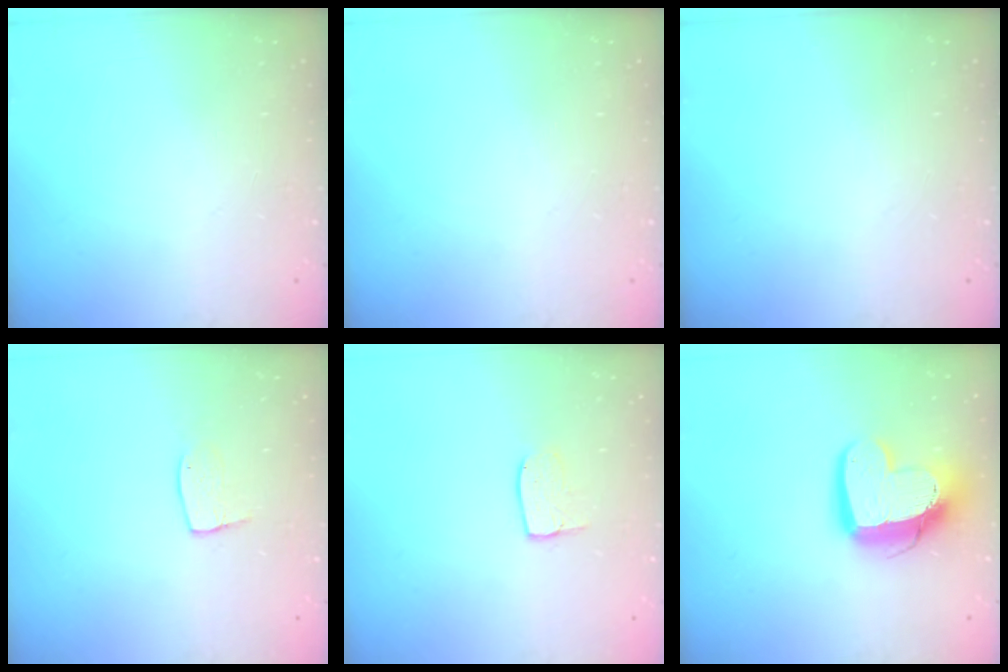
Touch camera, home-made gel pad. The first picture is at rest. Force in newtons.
{"total": 0.0}
{"total": 0.0}
{"total": 5.9, "press": 5.9, "slide": 0.4}
{"total": 5.6, "press": 5.6, "slide": 0.3}
{"total": 14.0, "press": 13.9, "slide": 1.7}